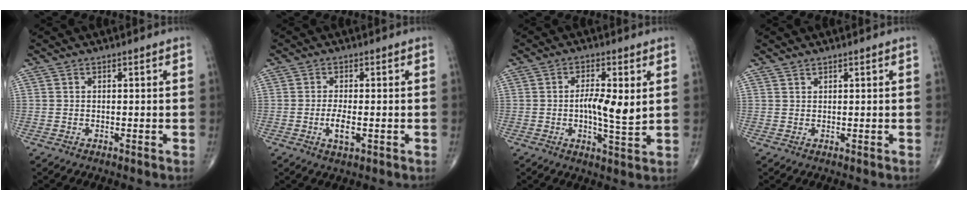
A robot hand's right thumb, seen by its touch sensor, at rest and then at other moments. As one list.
[{"total": 3.9, "force": [-0.9, 1.5, 3.5], "torque": [-0.069, -0.005, -0.017]}, {"total": 7.5, "force": [0.7, 2.1, 7.2], "torque": [-0.122, -0.013, 0.011]}, {"total": 0.7, "force": [0.7, 0.2, 0.0], "torque": [0.002, -0.006, 0.011]}]